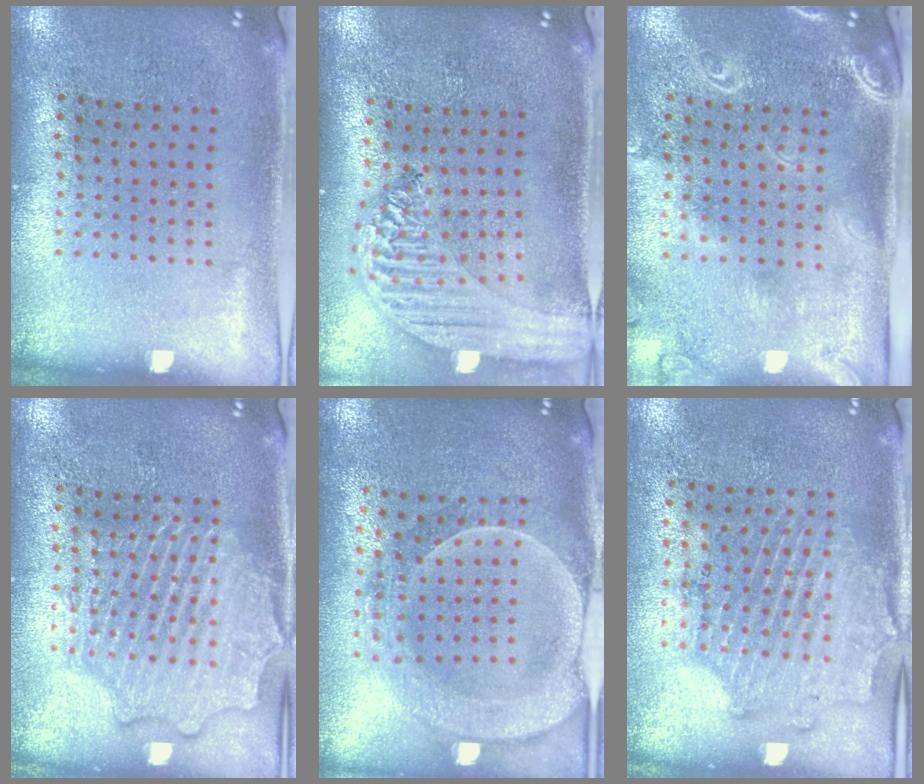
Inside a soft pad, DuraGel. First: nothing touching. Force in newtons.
{"total": 2.4, "press": 2.1, "slide": 1.2}
{"total": 2.4, "press": 1.9, "slide": 1.4}
{"total": 3.6, "press": 3.6, "slide": 0.4}
{"total": 2.2, "press": 2.0, "slide": 0.9}
{"total": 1.7, "press": 1.4, "slide": 0.9}